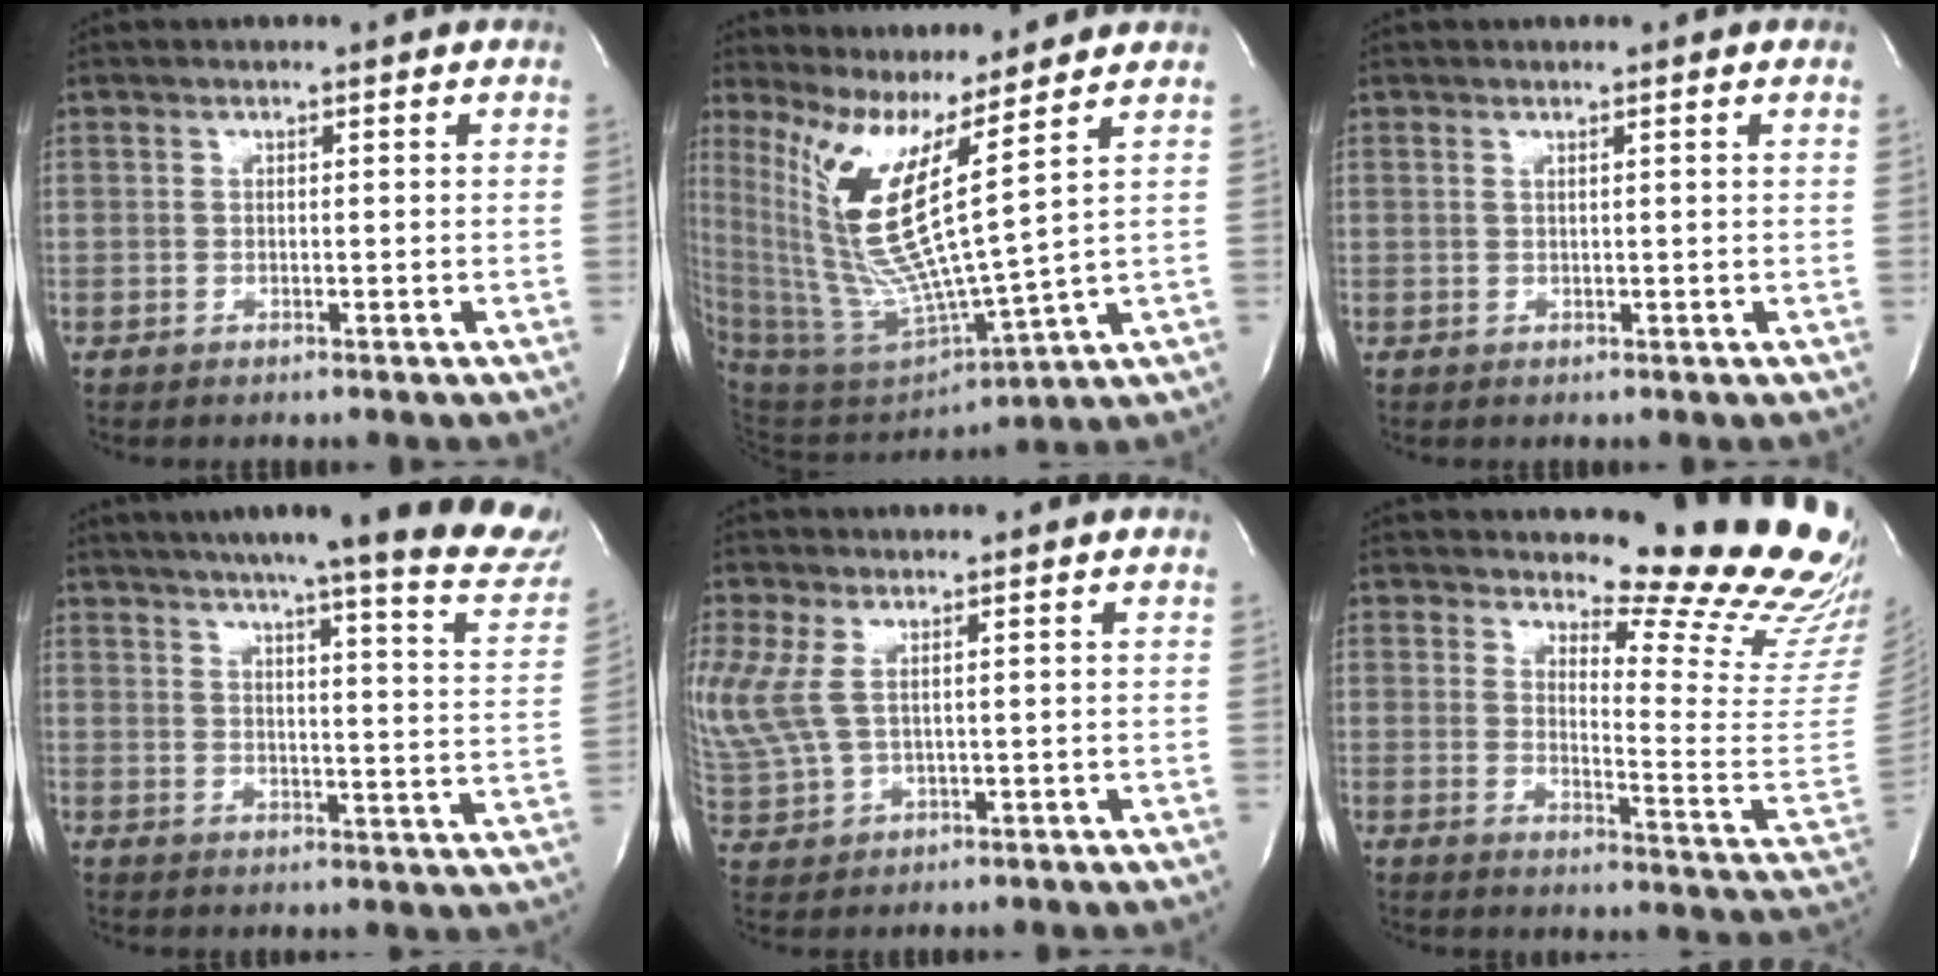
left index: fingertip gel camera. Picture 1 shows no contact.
{"total": 14.9, "force": [7.4, -1.7, 12.8], "torque": [-0.275, -0.033, 0.149]}
{"total": 0.8, "force": [0.4, -0.3, 0.6], "torque": [-0.021, -0.004, 0.011]}
{"total": 24.7, "force": [21.0, 1.6, 13.0], "torque": [-0.178, -0.047, 0.247]}
{"total": 10.8, "force": [3.6, 5.7, 8.5], "torque": [-0.250, 0.004, 0.082]}
{"total": 19.3, "force": [17.4, 1.8, 8.2], "torque": [-0.104, -0.134, 0.201]}